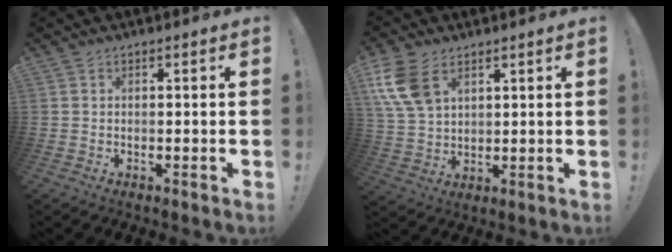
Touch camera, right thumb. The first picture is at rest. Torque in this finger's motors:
{"motor_torque": [0.07, 0.52, 1.07, 0.53, 0.37]}